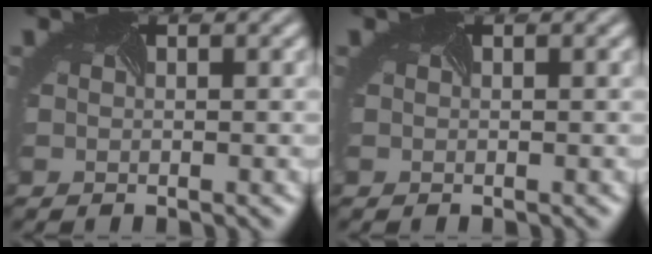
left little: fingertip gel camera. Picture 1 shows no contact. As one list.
[{"total": 0.0}]